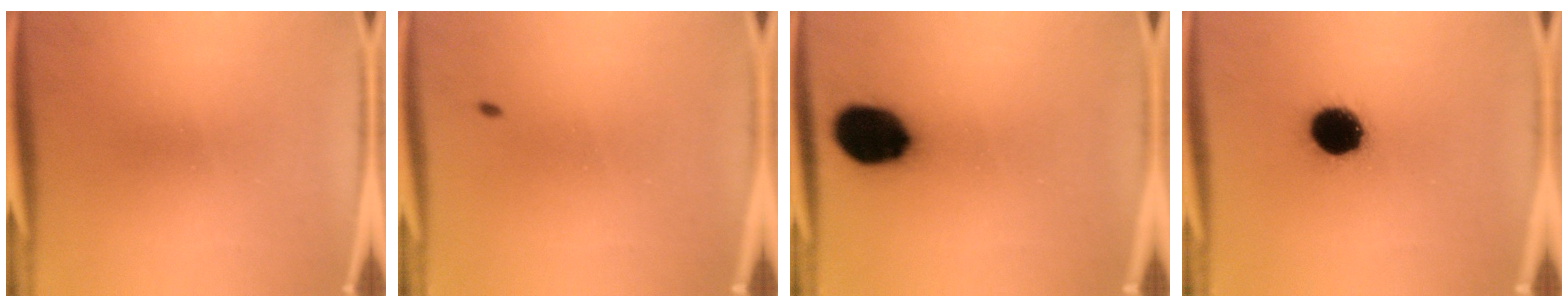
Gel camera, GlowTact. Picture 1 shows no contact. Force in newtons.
{"total": 0.7}
{"total": 16.0}
{"total": 12.5}